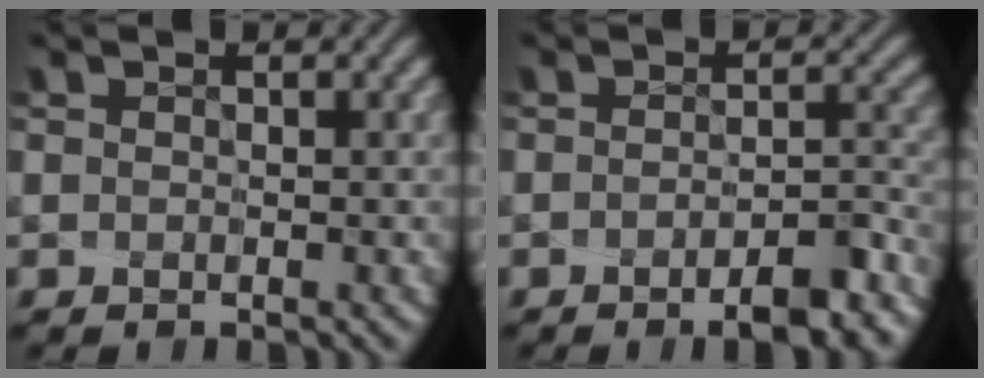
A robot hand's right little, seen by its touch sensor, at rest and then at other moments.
{"total": 7.4, "force": [-4.5, 2.9, 5.1], "torque": [-0.060, -0.016, -0.049]}